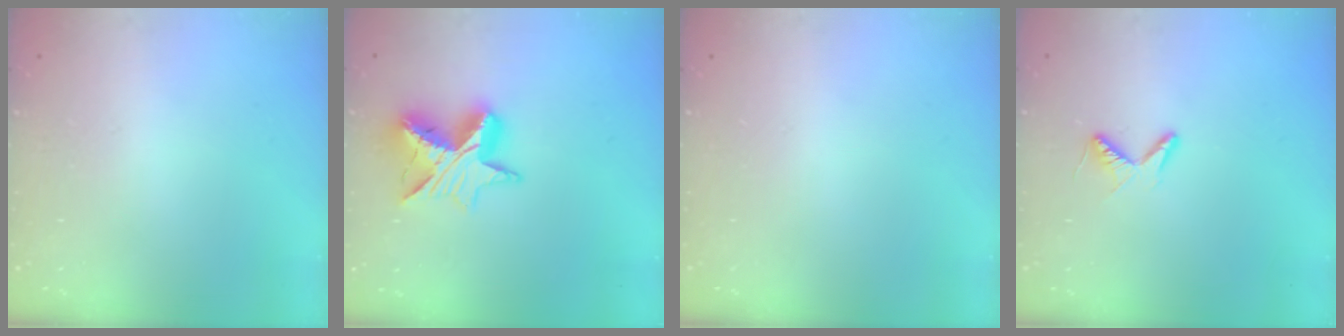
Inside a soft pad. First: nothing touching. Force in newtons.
{"total": 11.7, "press": 11.7, "slide": 0.9}
{"total": 0.0}
{"total": 4.6, "press": 4.6, "slide": 0.7}